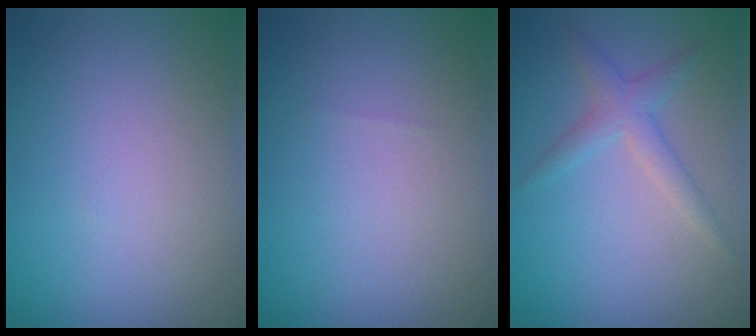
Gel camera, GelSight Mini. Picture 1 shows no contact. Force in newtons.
{"total": 0.0}
{"total": 2.2, "press": 2.2, "slide": 0.1}